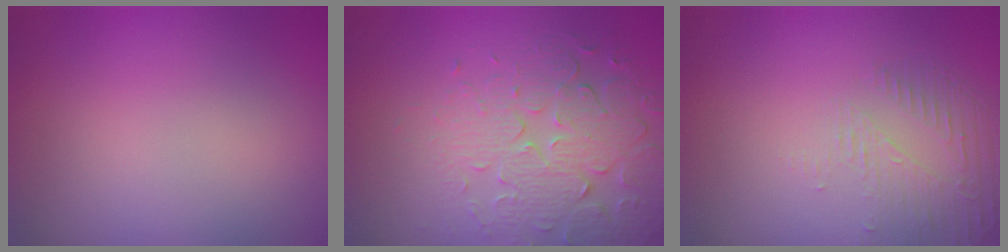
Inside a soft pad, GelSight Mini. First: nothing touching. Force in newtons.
{"total": 5.1, "press": 4.5, "slide": 2.5}
{"total": 1.7, "press": 0.8, "slide": 1.5}